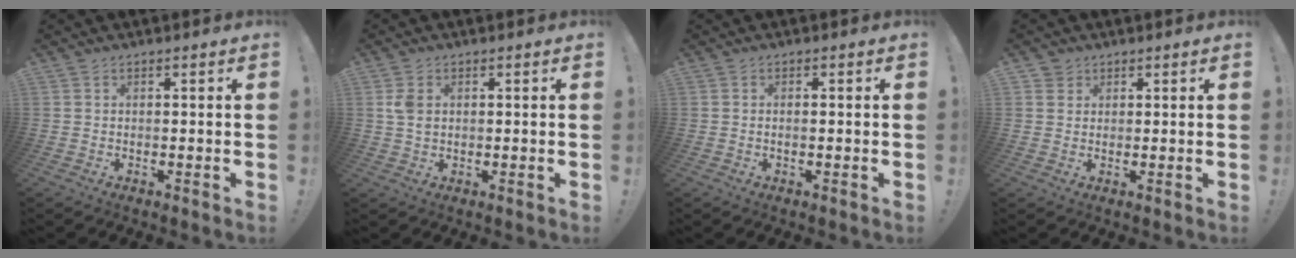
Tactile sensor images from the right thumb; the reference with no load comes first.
{"total": 3.4, "force": [1.0, 2.3, 2.3], "torque": [-0.036, 0.001, 0.017]}
{"total": 0.9, "force": [-0.3, -0.1, 0.8], "torque": [-0.007, -0.004, -0.006]}
{"total": 2.2, "force": [1.5, 1.6, 0.0], "torque": [0.002, -0.005, 0.026]}